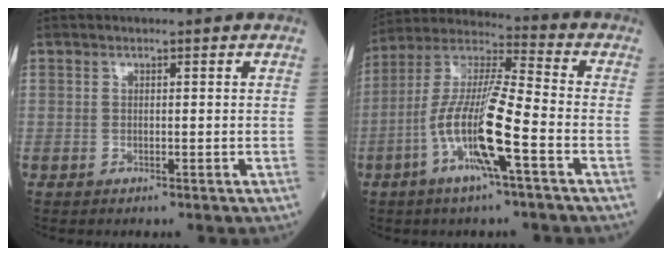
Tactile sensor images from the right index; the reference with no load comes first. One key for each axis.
{"total": 13.5, "fx": -4.7, "fy": 0.6, "fz": 12.6, "tx": -0.259, "ty": 0.000, "tz": -0.096}